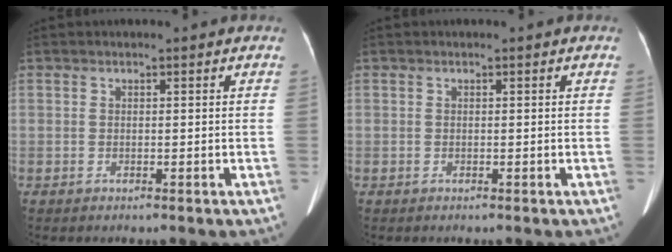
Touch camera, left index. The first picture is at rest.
{"total": 0.0}